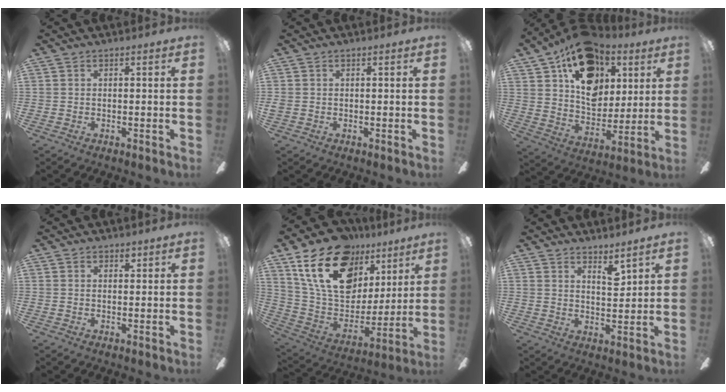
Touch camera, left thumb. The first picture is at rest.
{"total": 0.7, "force": [0.2, 0.6, 0.3], "torque": [-0.007, 0.003, 0.003]}
{"total": 19.1, "force": [9.9, 13.1, 9.8], "torque": [-0.151, -0.047, 0.182]}
{"total": 1.8, "force": [1.3, 0.9, 0.8], "torque": [-0.001, -0.005, 0.021]}
{"total": 24.1, "force": [13.4, 14.8, 13.4], "torque": [-0.247, -0.059, 0.244]}
{"total": 4.9, "force": [4.1, 1.1, 2.5], "torque": [-0.025, -0.029, 0.065]}